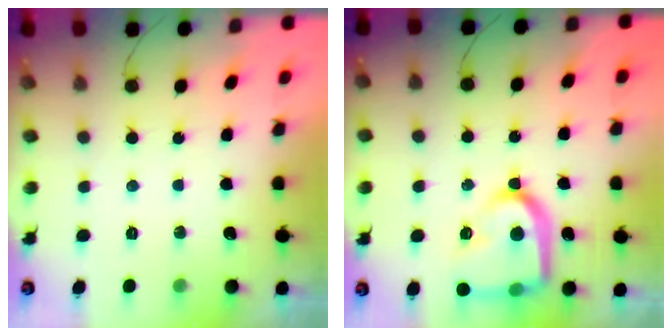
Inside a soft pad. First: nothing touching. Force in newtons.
{"total": 20.3, "press": 20.3, "slide": 1.9}